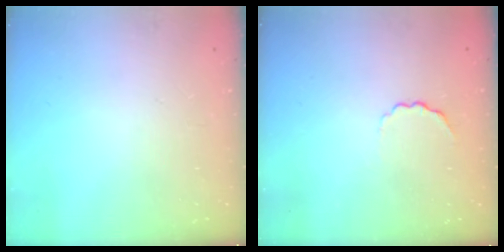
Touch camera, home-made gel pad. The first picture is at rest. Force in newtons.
{"total": 2.1, "press": 2.0, "slide": 0.8}